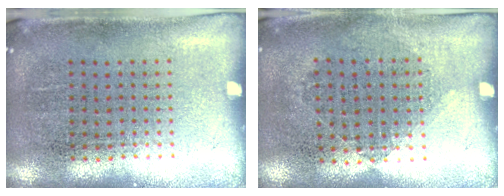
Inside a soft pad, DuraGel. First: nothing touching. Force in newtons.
{"total": 0.9, "press": 0.8, "slide": 0.4}